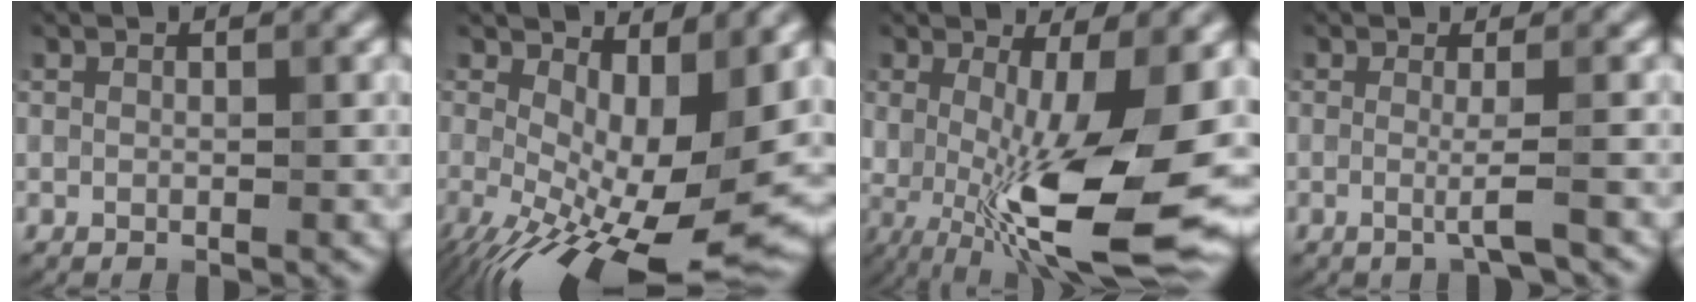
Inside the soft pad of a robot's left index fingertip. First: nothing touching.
{"total": 14.3, "force": [-1.2, 6.0, 12.9], "torque": [-0.187, -0.020, -0.008]}
{"total": 13.2, "force": [-1.8, 4.3, 12.4], "torque": [-0.202, -0.033, -0.022]}
{"total": 2.2, "force": [-0.4, 0.3, 2.1], "torque": [-0.037, -0.008, -0.015]}